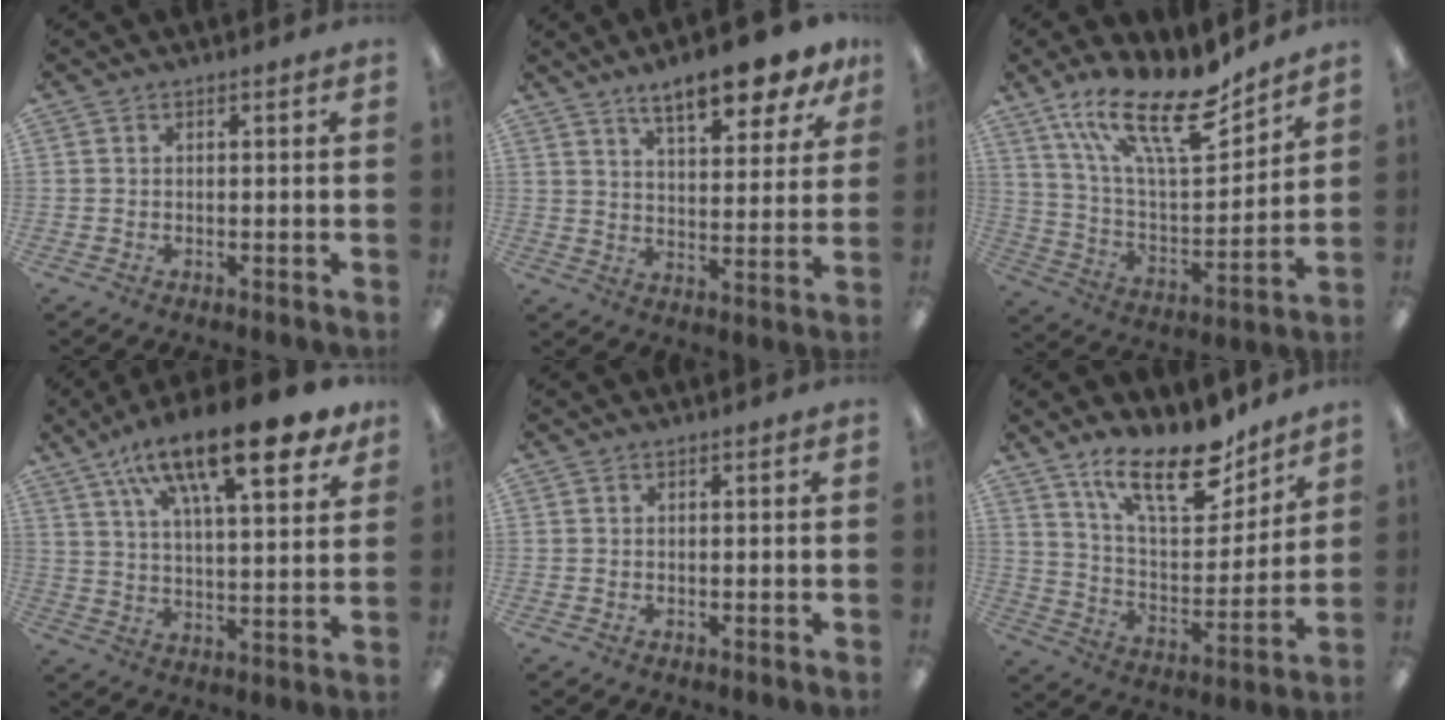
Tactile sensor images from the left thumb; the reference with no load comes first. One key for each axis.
{"total": 11.9, "fx": 9.2, "fy": 3.4, "fz": 6.8, "tx": -0.098, "ty": -0.050, "tz": 0.156}
{"total": 20.9, "fx": 14.8, "fy": 6.4, "fz": 13.3, "tx": -0.236, "ty": -0.093, "tz": 0.252}
{"total": 20.4, "fx": 12.8, "fy": 6.6, "fz": 14.4, "tx": -0.226, "ty": -0.063, "tz": 0.204}
{"total": 0.0}
{"total": 19.4, "fx": 13.3, "fy": 7.4, "fz": 12.0, "tx": -0.196, "ty": -0.079, "tz": 0.226}